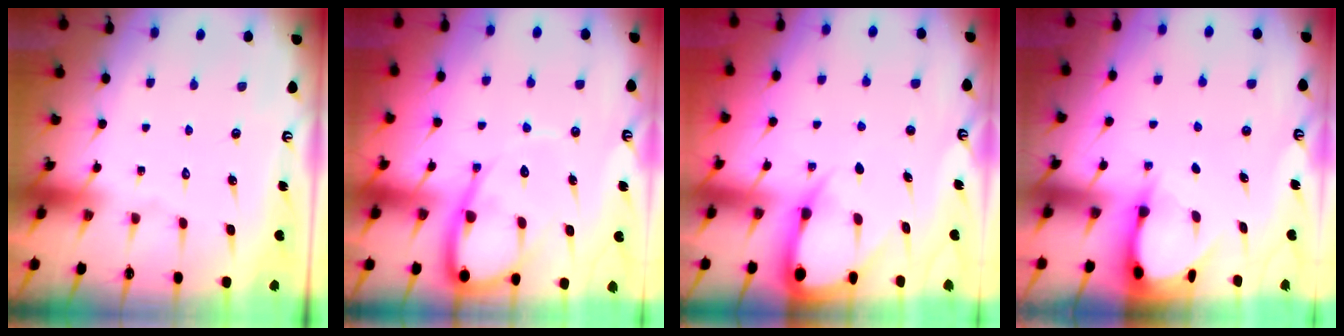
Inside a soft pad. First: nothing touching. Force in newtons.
{"total": 10.4, "press": 10.3, "slide": 1.2}
{"total": 6.0, "press": 5.9, "slide": 0.6}
{"total": 3.1, "press": 3.1, "slide": 0.3}